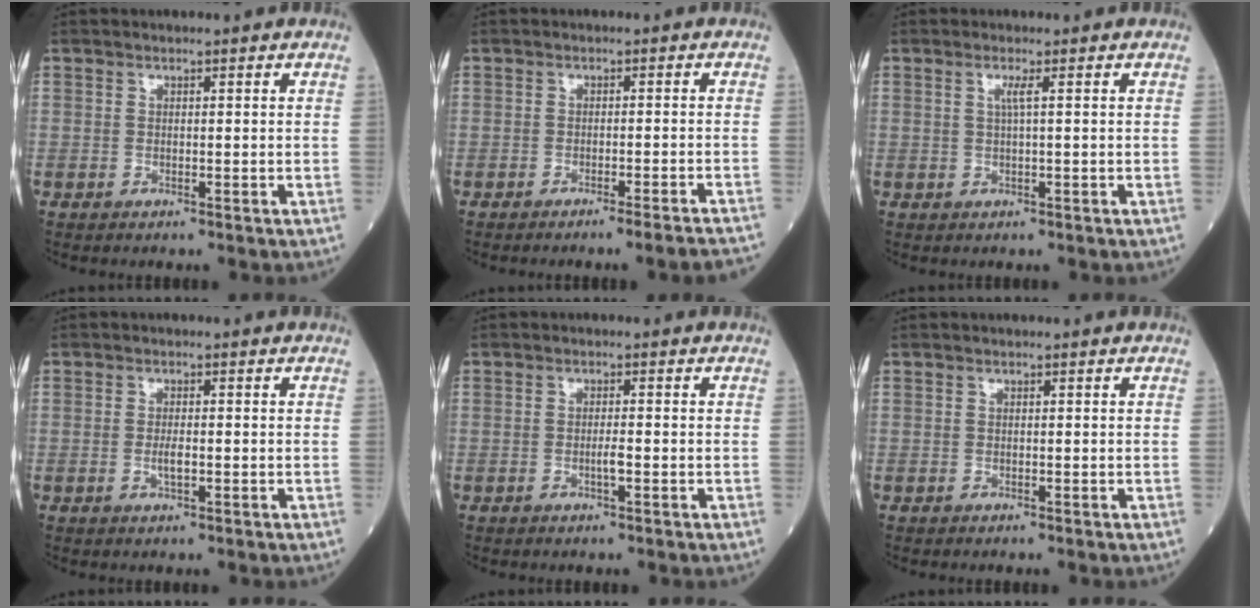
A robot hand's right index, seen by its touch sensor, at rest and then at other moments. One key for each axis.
{"total": 6.3, "fx": -5.6, "fy": -1.2, "fz": 2.7, "tx": -0.013, "ty": -0.011, "tz": -0.071}
{"total": 1.3, "fx": 0.4, "fy": -0.4, "fz": 1.2, "tx": -0.028, "ty": 0.000, "tz": 0.006}
{"total": 1.8, "fx": -0.4, "fy": 0.4, "fz": 1.7, "tx": -0.036, "ty": -0.001, "tz": -0.005}
{"total": 1.5, "fx": -0.5, "fy": 0.0, "fz": 1.4, "tx": -0.028, "ty": -0.001, "tz": -0.010}
{"total": 0.0}